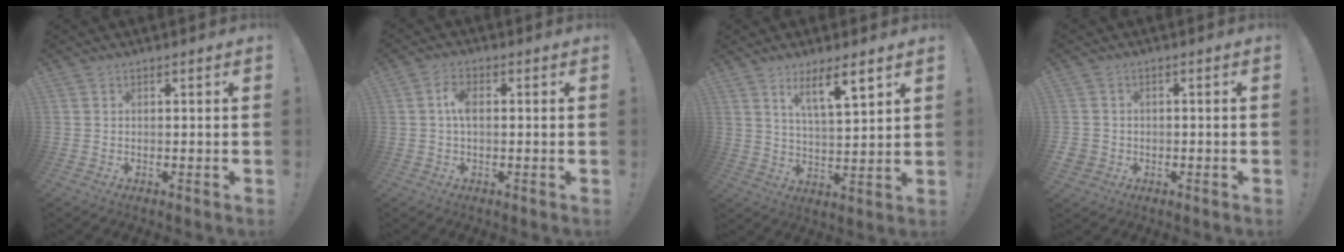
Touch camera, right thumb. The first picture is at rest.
{"total": 4.5, "force": [0.3, 2.4, 3.8], "torque": [-0.056, 0.005, 0.003]}
{"total": 9.5, "force": [6.0, 1.4, 7.2], "torque": [-0.119, -0.031, 0.099]}
{"total": 3.0, "force": [-0.4, 2.8, 0.9], "torque": [-0.019, 0.000, -0.007]}